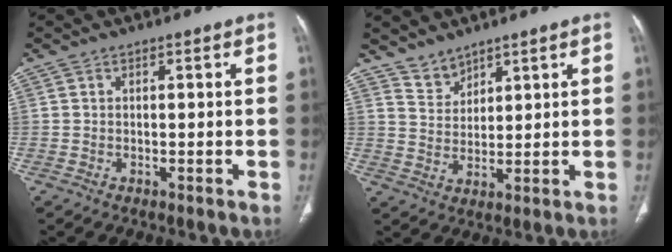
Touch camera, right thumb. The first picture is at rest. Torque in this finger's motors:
{"motor_torque": [-0.53, 0.34, 0.44, -0.04, 0.01]}